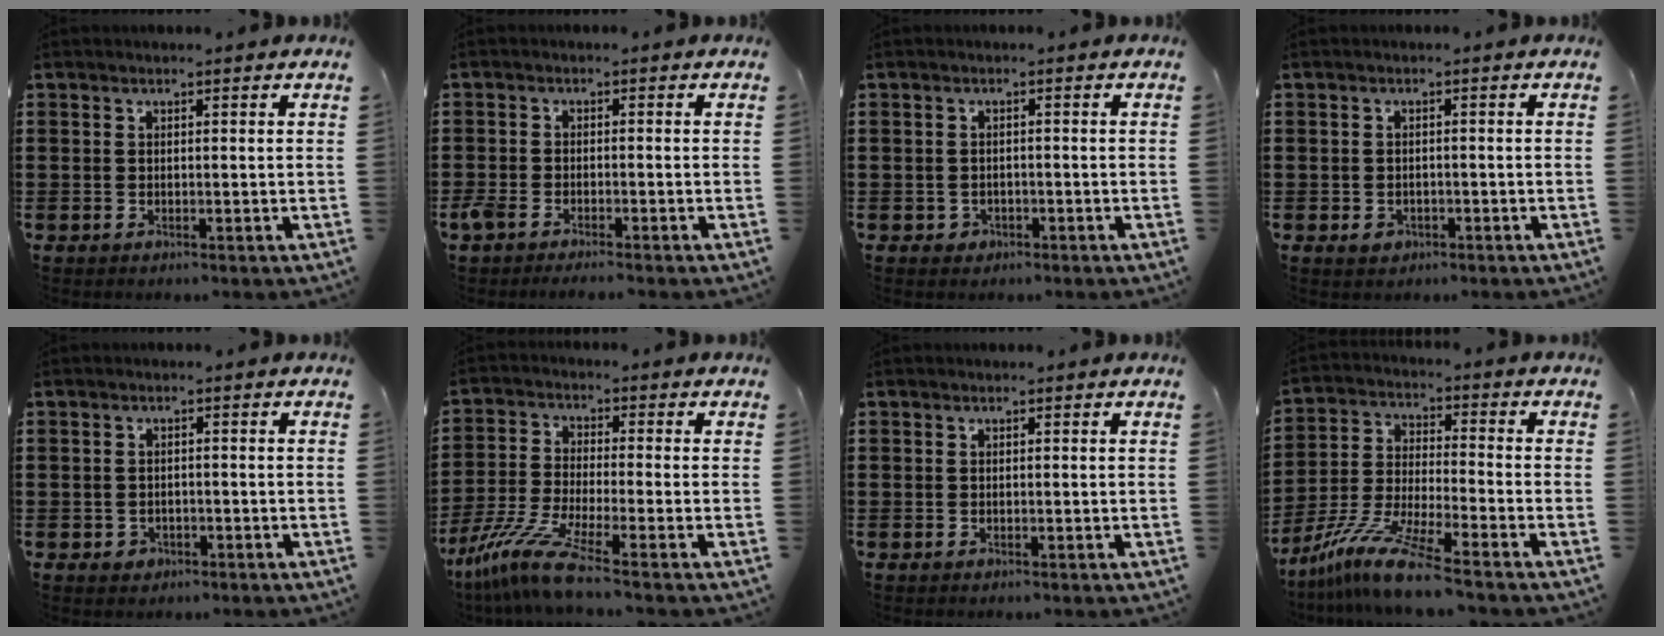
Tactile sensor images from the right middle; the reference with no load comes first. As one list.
[{"total": 2.2, "force": [-1.9, 0.5, 1.0], "torque": [-0.040, -0.007, -0.045]}, {"total": 1.1, "force": [-0.7, 0.9, 0.2], "torque": [-0.009, -0.001, -0.015]}, {"total": 1.4, "force": [-0.7, 1.0, 0.6], "torque": [-0.016, -0.002, -0.015]}, {"total": 1.2, "force": [-0.7, 1.0, 0.3], "torque": [-0.010, -0.002, -0.016]}, {"total": 8.3, "force": [-6.0, 0.5, 5.8], "torque": [-0.140, -0.018, -0.123]}, {"total": 0.0}, {"total": 10.4, "force": [-8.6, 0.0, 5.9], "torque": [-0.132, -0.006, -0.176]}]